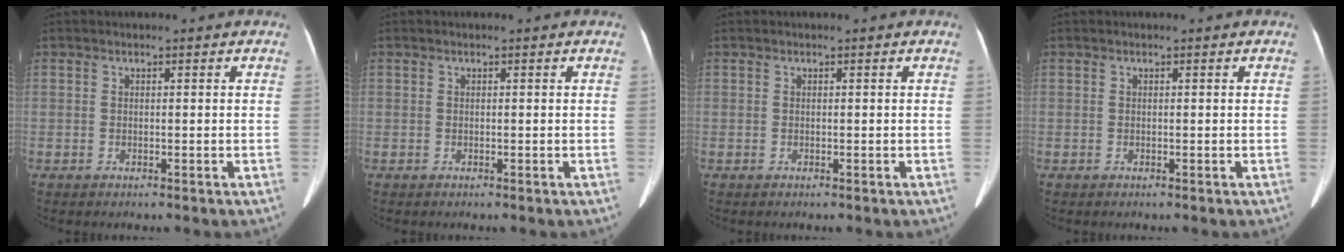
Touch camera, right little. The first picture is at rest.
{"total": 0.0}
{"total": 0.0}
{"total": 0.0}